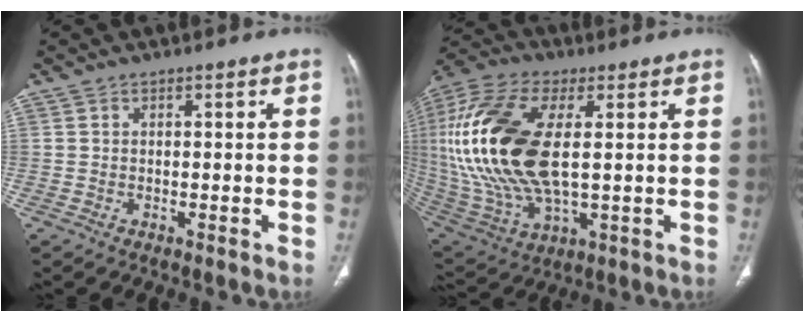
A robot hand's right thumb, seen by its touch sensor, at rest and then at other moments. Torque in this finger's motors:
{"motor_torque": [2.48, 2.52, 1.78, -0.99, 0.87]}